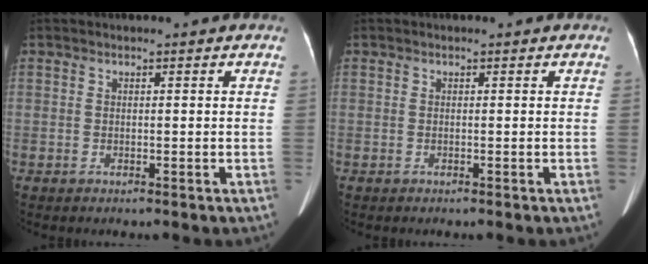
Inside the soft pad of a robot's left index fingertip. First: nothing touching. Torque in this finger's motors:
{"motor_torque": [0.01, 0.01, 0.00, 0.00]}